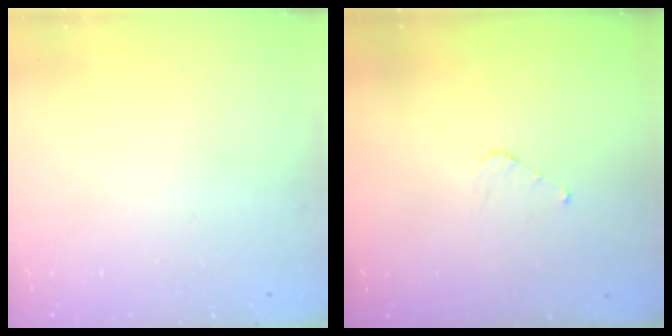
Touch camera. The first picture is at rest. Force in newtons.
{"total": 3.0, "press": 3.0, "slide": 0.2}